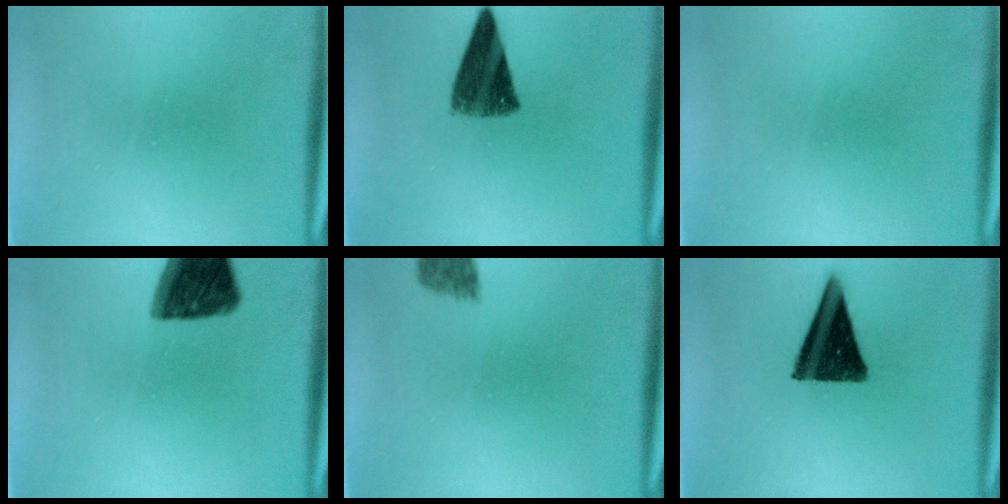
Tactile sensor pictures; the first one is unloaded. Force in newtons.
{"total": 8.8}
{"total": 1.6}
{"total": 12.8}
{"total": 1.9}
{"total": 14.2}